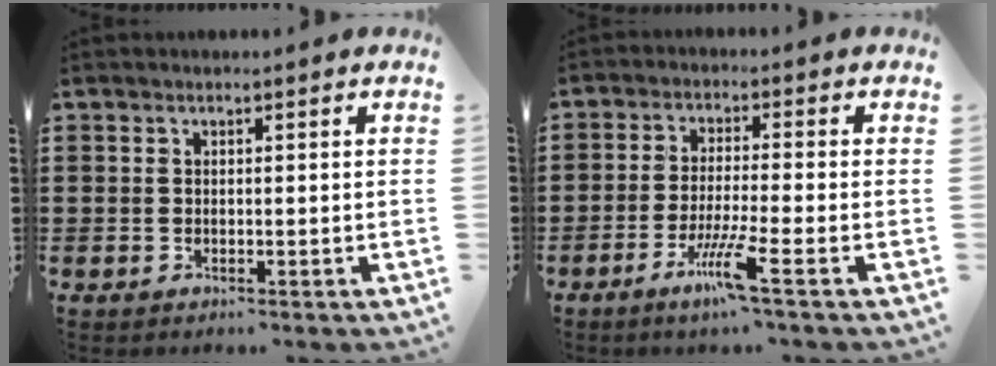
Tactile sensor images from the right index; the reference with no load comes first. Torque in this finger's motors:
{"motor_torque": [2.14, 0.00, 0.26, 0.13]}